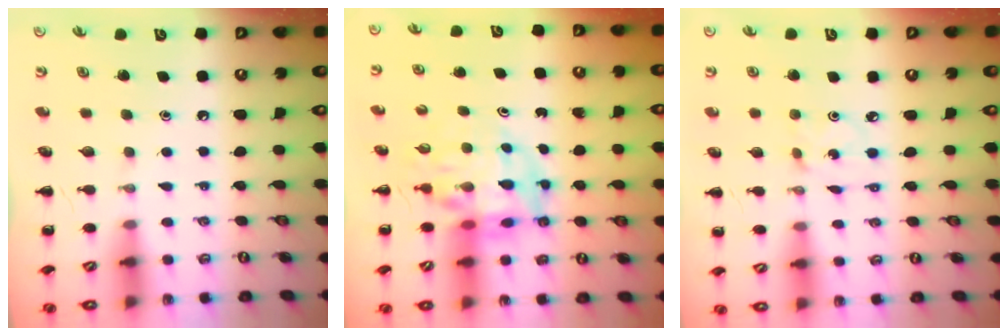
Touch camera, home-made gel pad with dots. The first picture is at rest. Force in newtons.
{"total": 10.0, "press": 9.5, "slide": 3.2}
{"total": 1.2, "press": 1.2, "slide": 0.4}